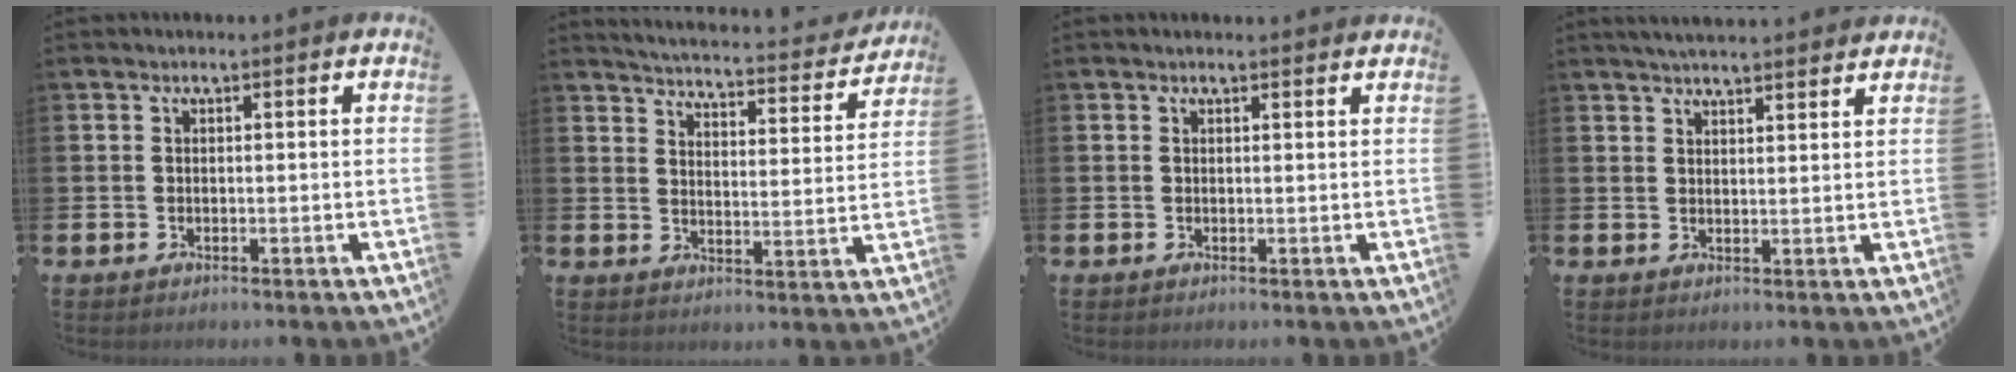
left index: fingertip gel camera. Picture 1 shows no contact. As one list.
[{"total": 4.1, "force": [4.0, 0.3, 0.7], "torque": [-0.032, -0.037, 0.062]}, {"total": 0.6, "force": [0.5, 0.1, 0.1], "torque": [0.006, -0.003, 0.008]}, {"total": 3.4, "force": [3.4, 0.0, 0.5], "torque": [-0.016, -0.014, 0.062]}]